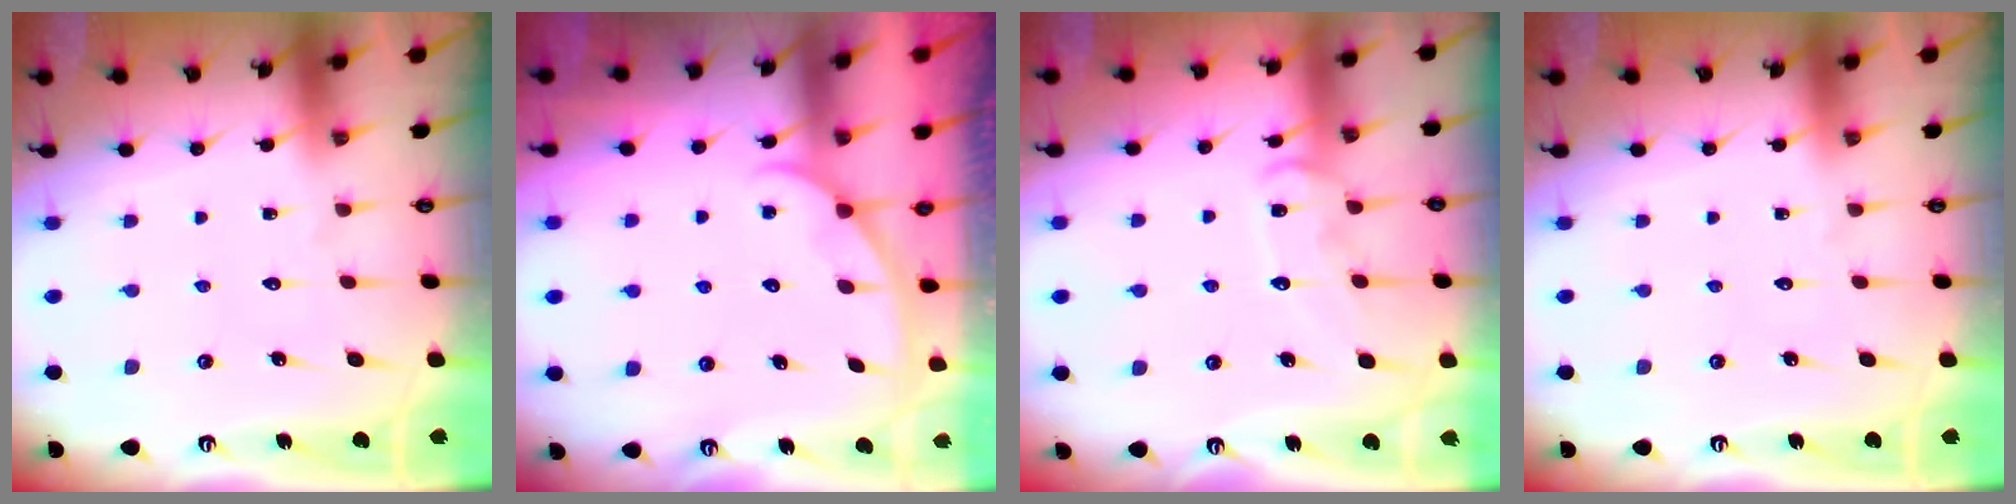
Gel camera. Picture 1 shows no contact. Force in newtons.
{"total": 1.5, "press": 1.4, "slide": 0.2}
{"total": 10.9, "press": 10.9, "slide": 0.8}
{"total": 0.0}